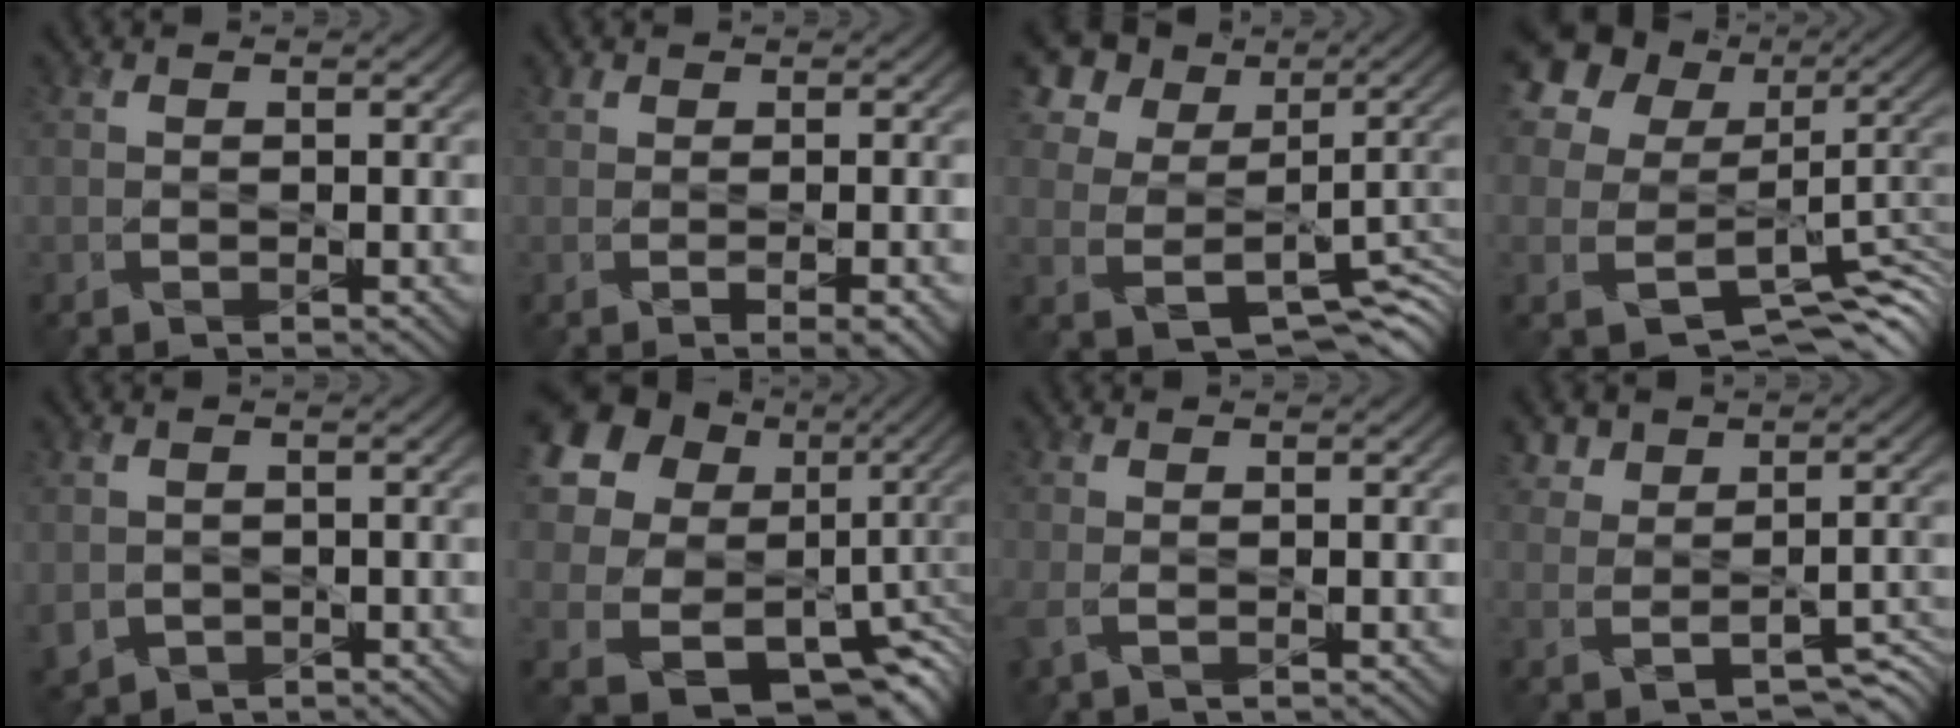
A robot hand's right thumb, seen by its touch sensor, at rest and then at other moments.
{"total": 2.0, "force": [-0.5, 0.7, 1.8], "torque": [-0.032, -0.003, -0.006]}
{"total": 11.0, "force": [3.7, 8.6, 5.8], "torque": [-0.124, -0.004, 0.078]}
{"total": 16.5, "force": [3.5, 12.9, 9.7], "torque": [-0.227, 0.007, 0.073]}
{"total": 2.7, "force": [-0.5, 2.5, 0.8], "torque": [-0.038, -0.022, -0.008]}
{"total": 17.3, "force": [1.2, 14.2, 9.9], "torque": [-0.203, -0.017, 0.058]}
{"total": 1.7, "force": [-0.1, 0.7, 1.6], "torque": [-0.050, -0.002, -0.005]}
{"total": 4.5, "force": [1.6, 3.6, 2.1], "torque": [-0.029, -0.009, 0.031]}